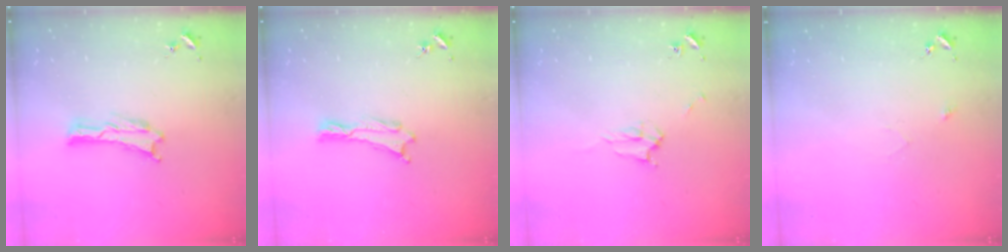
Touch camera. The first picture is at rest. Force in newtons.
{"total": 0.0}
{"total": 2.3, "press": 2.3, "slide": 0.3}
{"total": 2.5, "press": 2.5, "slide": 0.2}